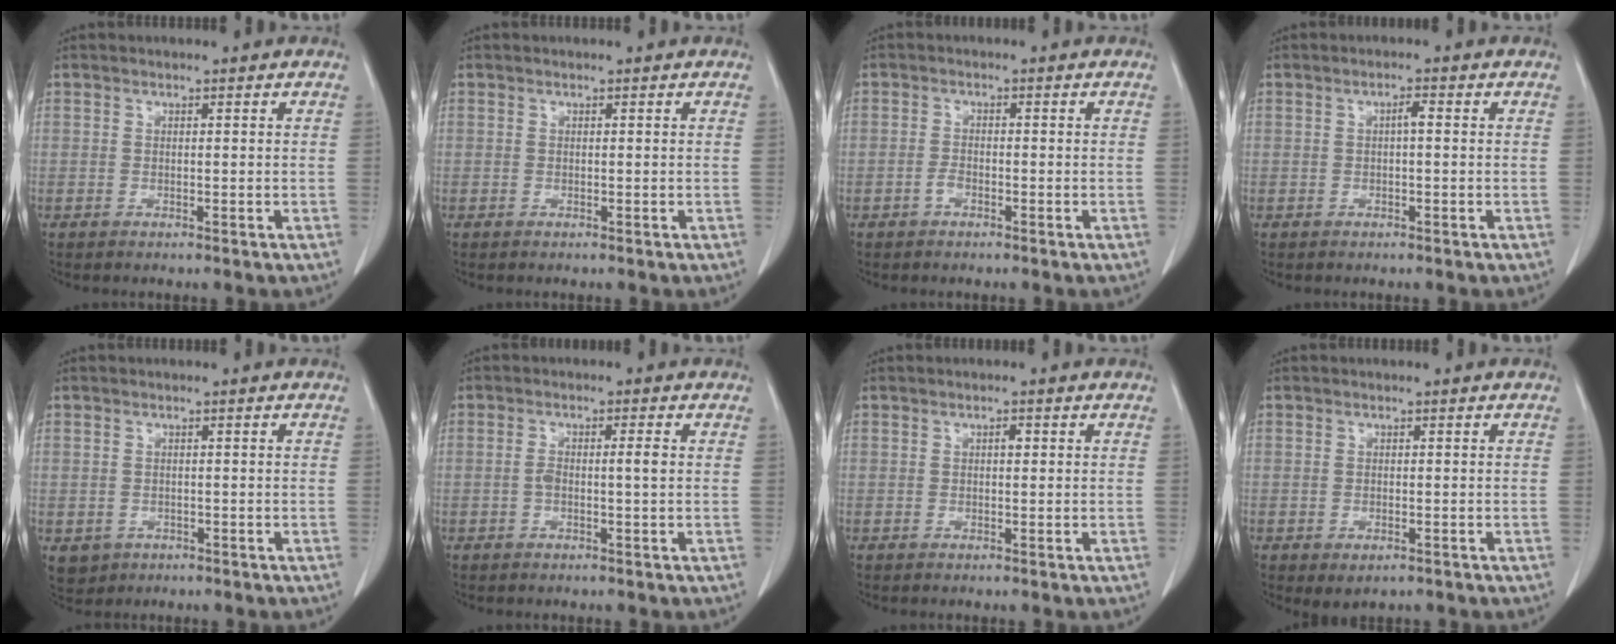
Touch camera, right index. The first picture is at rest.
{"total": 0.0}
{"total": 0.9, "force": [-0.6, 0.6, 0.5], "torque": [-0.007, 0.003, -0.008]}
{"total": 1.4, "force": [0.0, 0.2, 1.4], "torque": [-0.022, 0.004, 0.000]}
{"total": 3.2, "force": [-1.2, 2.9, 0.6], "torque": [-0.009, 0.002, -0.010]}
{"total": 2.6, "force": [-0.1, 0.3, 2.6], "torque": [-0.047, 0.009, 0.001]}
{"total": 0.9, "force": [0.2, 0.4, 0.8], "torque": [-0.012, 0.002, 0.001]}
{"total": 2.0, "force": [-1.0, 1.2, 1.3], "torque": [-0.017, -0.002, -0.002]}